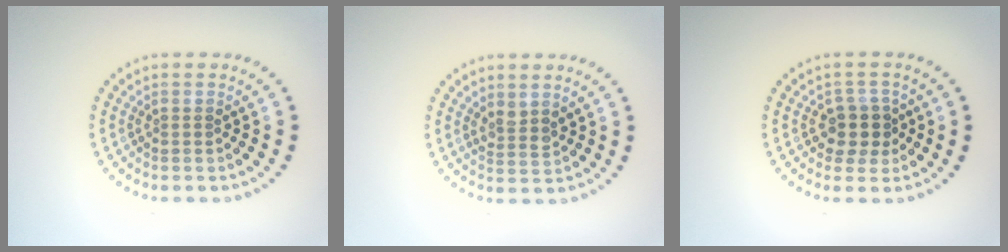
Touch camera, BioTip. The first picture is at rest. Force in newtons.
{"total": 1.5, "press": 1.2, "slide": 0.9}
{"total": 2.7, "press": 2.4, "slide": 1.2}